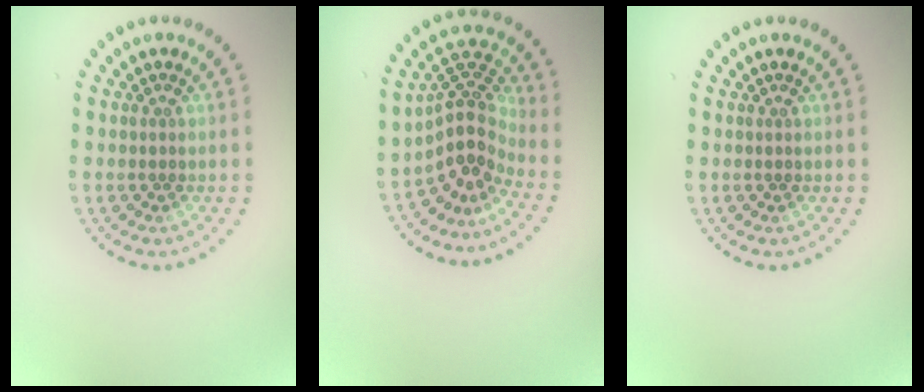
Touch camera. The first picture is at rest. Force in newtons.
{"total": 4.2, "press": 2.8, "slide": 3.1}
{"total": 0.0}